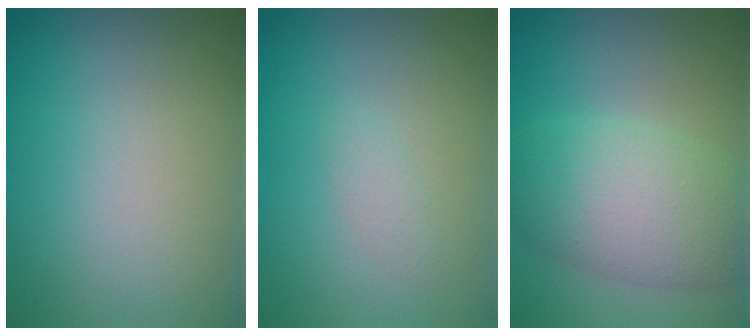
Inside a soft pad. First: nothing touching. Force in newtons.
{"total": 0.9, "press": 0.9, "slide": 0.0}
{"total": 6.6, "press": 6.6, "slide": 0.4}